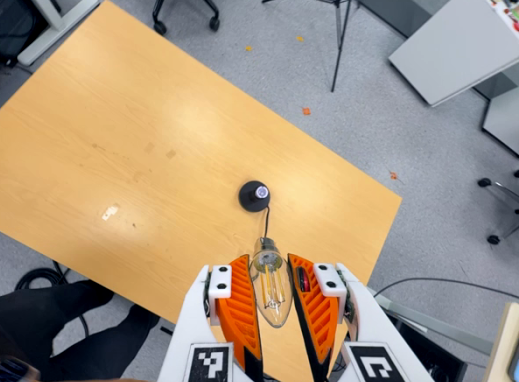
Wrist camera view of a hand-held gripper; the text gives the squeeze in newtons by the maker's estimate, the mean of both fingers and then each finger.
{"total": 12.9, "left": 14.2, "right": 11.6}